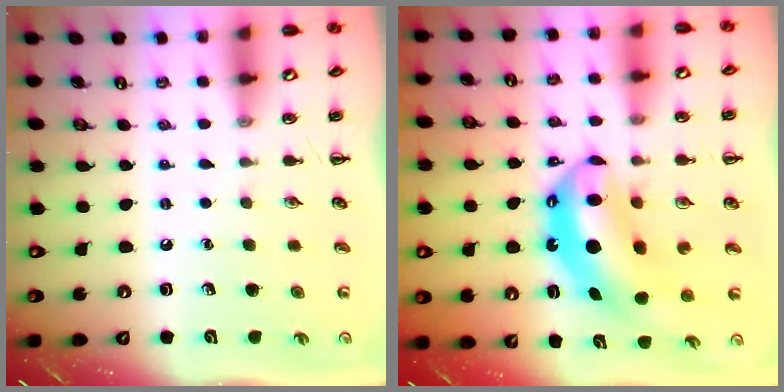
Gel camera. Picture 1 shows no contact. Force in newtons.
{"total": 10.9, "press": 10.7, "slide": 2.5}